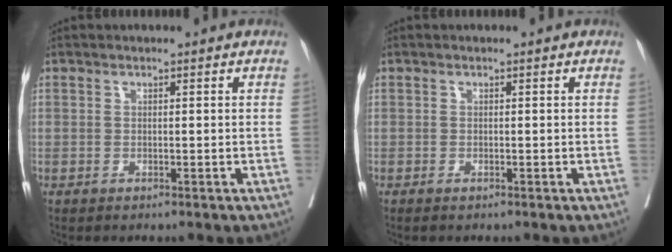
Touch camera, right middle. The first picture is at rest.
{"total": 0.5, "force": [-0.3, 0.1, 0.3], "torque": [-0.008, -0.001, -0.004]}